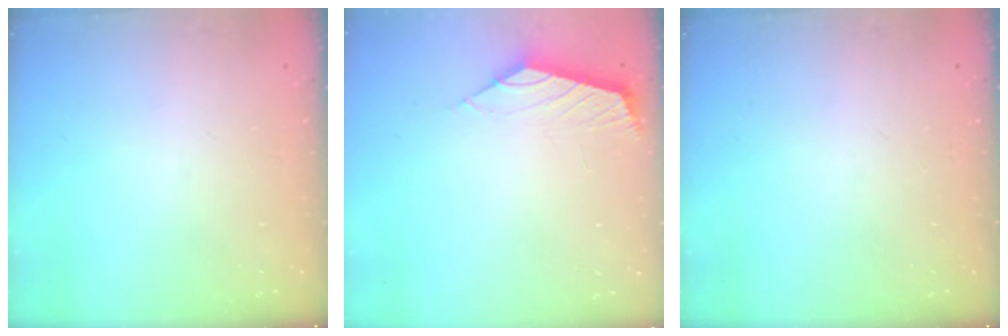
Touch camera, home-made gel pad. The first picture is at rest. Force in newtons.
{"total": 2.1, "press": 2.1, "slide": 0.5}
{"total": 0.0}